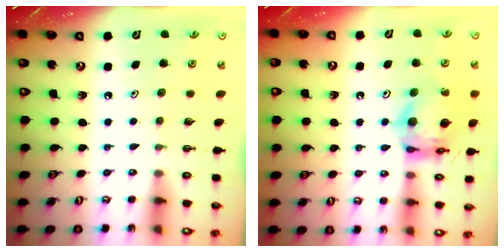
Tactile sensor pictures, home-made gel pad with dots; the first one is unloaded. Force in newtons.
{"total": 13.6, "press": 13.5, "slide": 1.7}